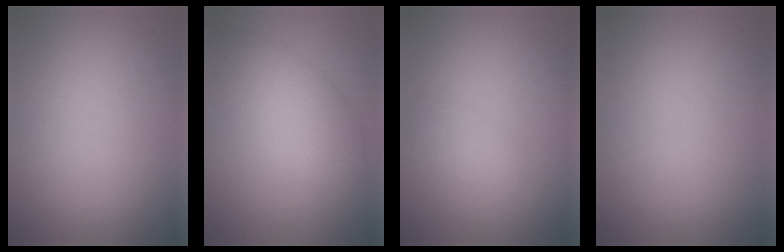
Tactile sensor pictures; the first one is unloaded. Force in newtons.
{"total": 5.2, "press": 5.2, "slide": 0.2}
{"total": 1.5, "press": 1.5, "slide": 0.1}
{"total": 0.0}